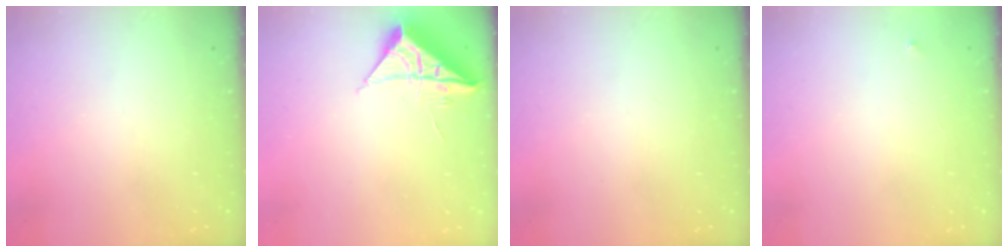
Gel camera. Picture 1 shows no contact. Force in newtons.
{"total": 8.6, "press": 8.6, "slide": 0.2}
{"total": 0.0}
{"total": 2.5, "press": 2.4, "slide": 0.4}